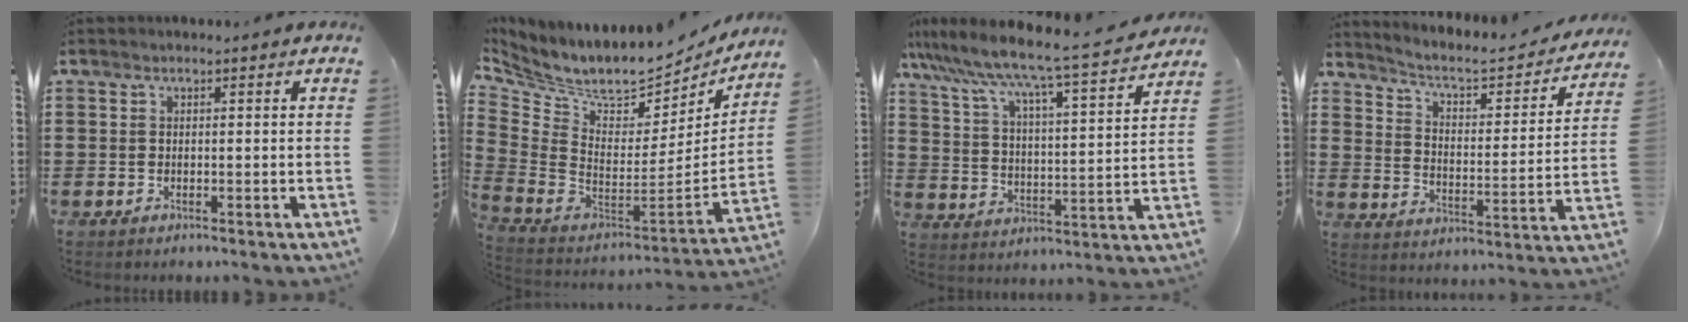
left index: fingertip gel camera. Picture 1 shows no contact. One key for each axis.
{"total": 7.5, "fx": 6.6, "fy": 2.1, "fz": 3.0, "tx": -0.084, "ty": -0.077, "tz": 0.107}
{"total": 6.5, "fx": 5.9, "fy": -0.6, "fz": 2.7, "tx": -0.081, "ty": -0.055, "tz": 0.089}
{"total": 3.9, "fx": 3.3, "fy": 0.9, "fz": 1.9, "tx": -0.059, "ty": -0.026, "tz": 0.044}